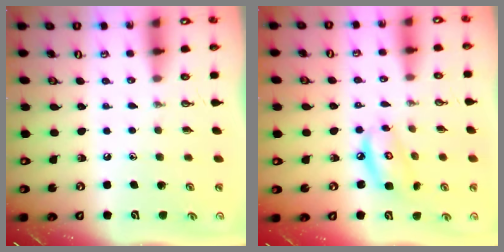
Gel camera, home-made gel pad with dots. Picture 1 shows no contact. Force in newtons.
{"total": 7.7, "press": 7.7, "slide": 0.6}